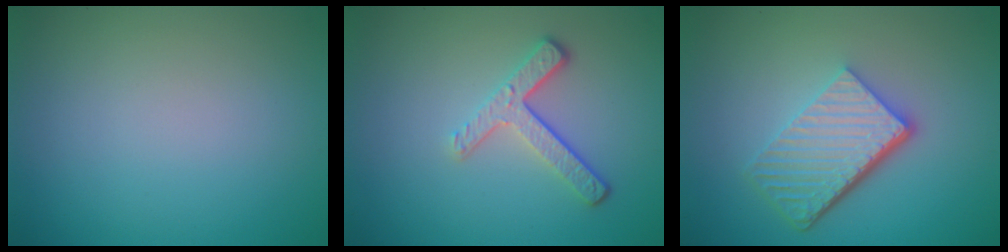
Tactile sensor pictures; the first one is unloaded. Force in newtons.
{"total": 3.2, "press": 2.4, "slide": 2.0}
{"total": 6.1, "press": 4.1, "slide": 4.5}